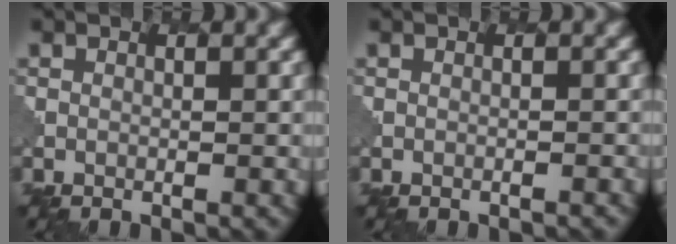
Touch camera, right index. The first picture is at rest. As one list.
[{"total": 0.6, "force": [-0.5, 0.2, 0.4], "torque": [0.007, 0.007, -0.011]}]